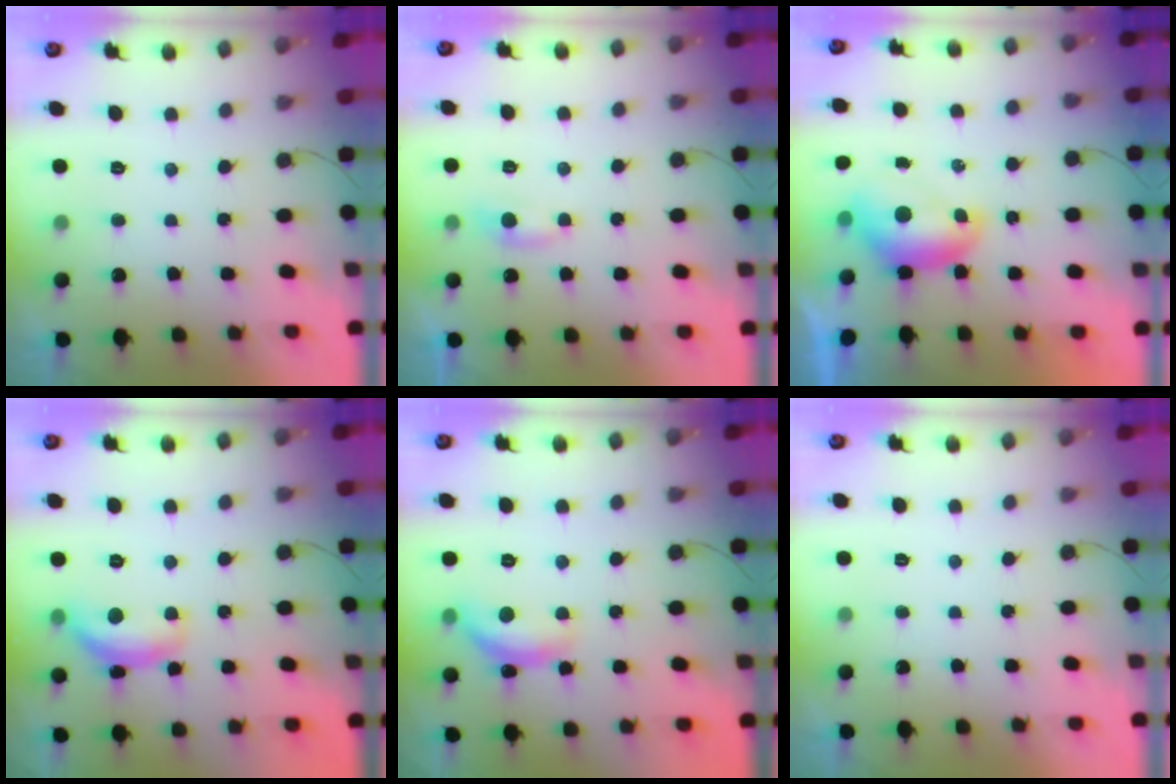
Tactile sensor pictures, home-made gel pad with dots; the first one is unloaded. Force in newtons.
{"total": 4.5, "press": 4.4, "slide": 0.5}
{"total": 8.1, "press": 8.1, "slide": 0.8}
{"total": 12.2, "press": 12.2, "slide": 0.6}
{"total": 13.2, "press": 13.1, "slide": 0.7}
{"total": 0.0}